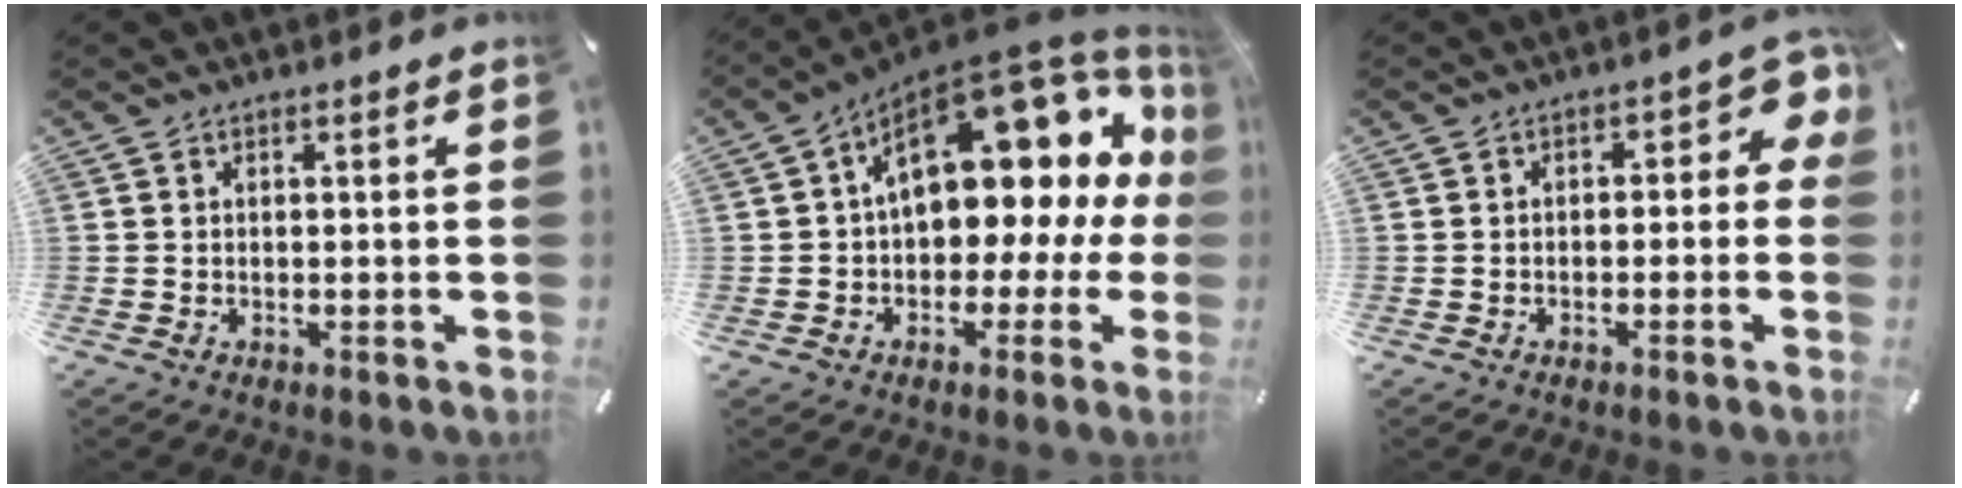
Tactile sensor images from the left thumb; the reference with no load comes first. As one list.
[{"total": 19.3, "force": [7.8, 11.0, 13.7], "torque": [-0.179, -0.067, 0.133]}, {"total": 5.4, "force": [-0.2, 3.2, 4.4], "torque": [-0.060, 0.006, -0.011]}]